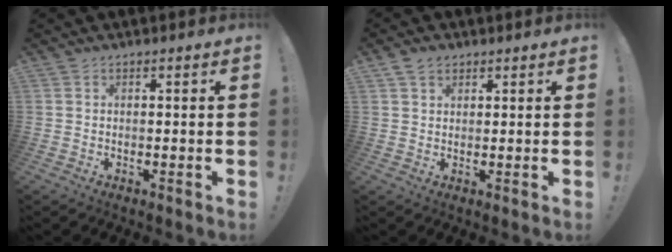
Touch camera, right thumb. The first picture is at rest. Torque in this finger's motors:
{"motor_torque": [0.14, 0.22, -0.02, 0.03, 0.00]}